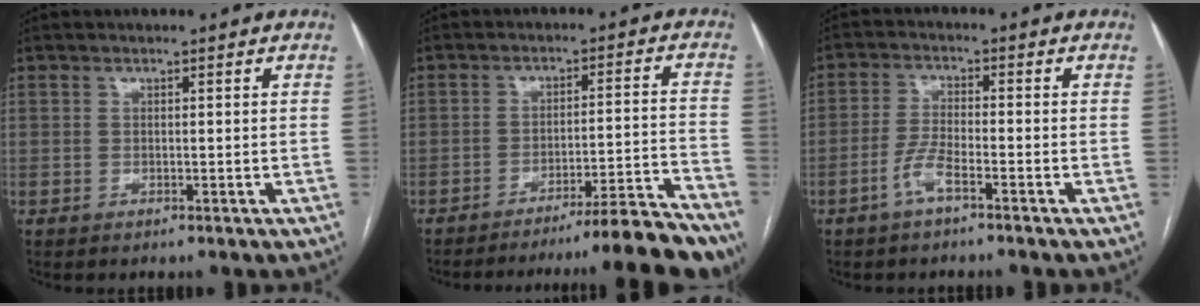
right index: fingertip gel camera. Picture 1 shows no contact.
{"total": 15.3, "force": [-13.7, -1.6, 6.6], "torque": [-0.053, 0.003, -0.195]}
{"total": 4.1, "force": [-2.5, 0.5, 3.1], "torque": [-0.067, -0.001, -0.055]}